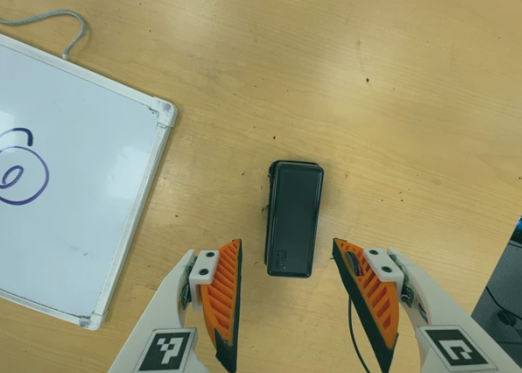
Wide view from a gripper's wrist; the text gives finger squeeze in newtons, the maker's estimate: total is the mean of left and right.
{"total": 0.0}